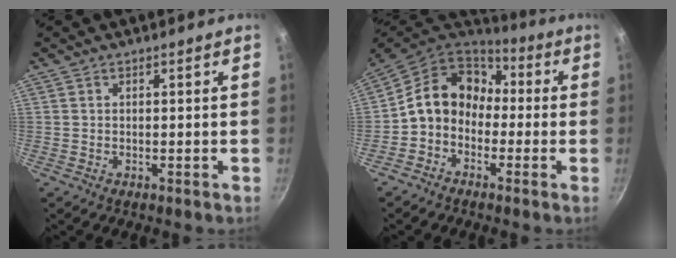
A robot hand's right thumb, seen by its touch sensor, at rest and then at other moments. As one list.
[{"total": 12.8, "force": [-0.8, 10.5, 7.4], "torque": [-0.096, 0.049, -0.037]}]